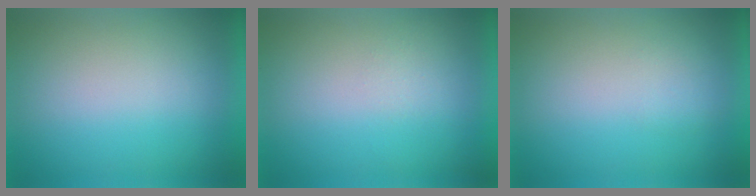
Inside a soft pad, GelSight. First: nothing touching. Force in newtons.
{"total": 1.2}
{"total": 1.1}